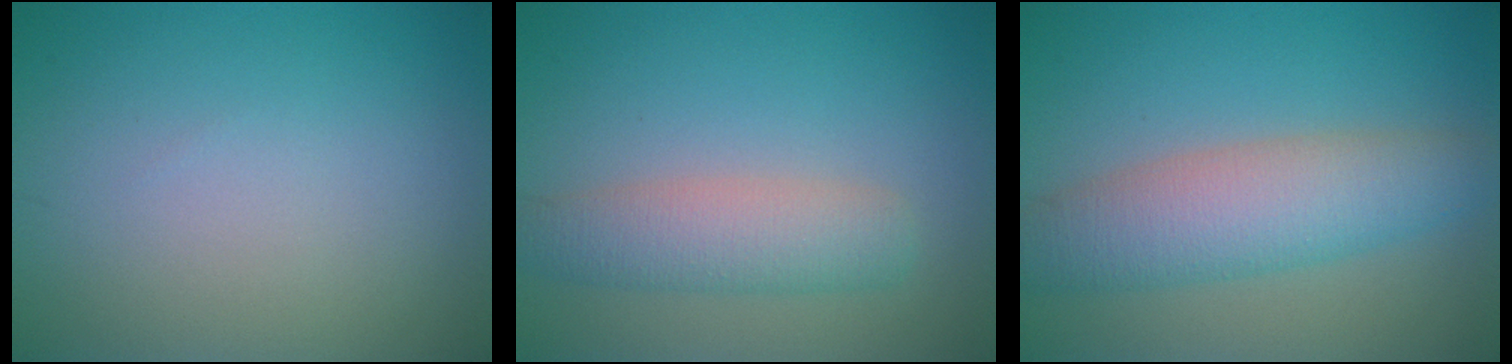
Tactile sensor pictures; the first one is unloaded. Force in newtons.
{"total": 3.2, "press": 3.2, "slide": 0.3}
{"total": 6.0, "press": 6.0, "slide": 0.1}